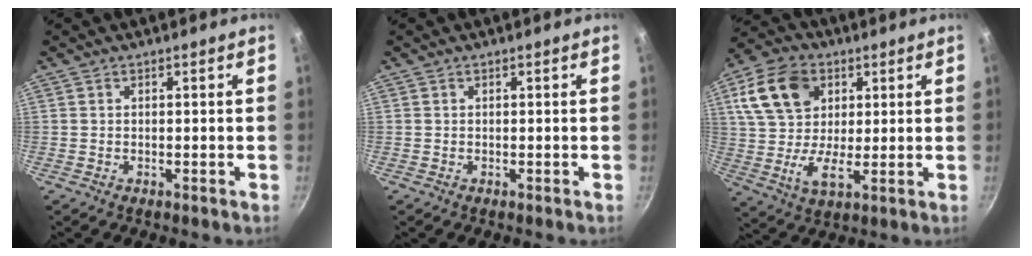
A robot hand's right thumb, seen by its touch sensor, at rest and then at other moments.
{"total": 0.0}
{"total": 15.3, "force": [5.4, 10.6, 9.6], "torque": [-0.159, -0.003, 0.094]}